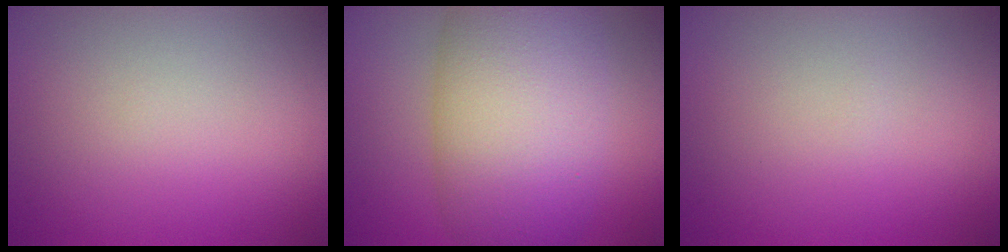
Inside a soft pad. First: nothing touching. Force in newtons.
{"total": 11.6, "press": 11.6, "slide": 0.4}
{"total": 0.0}